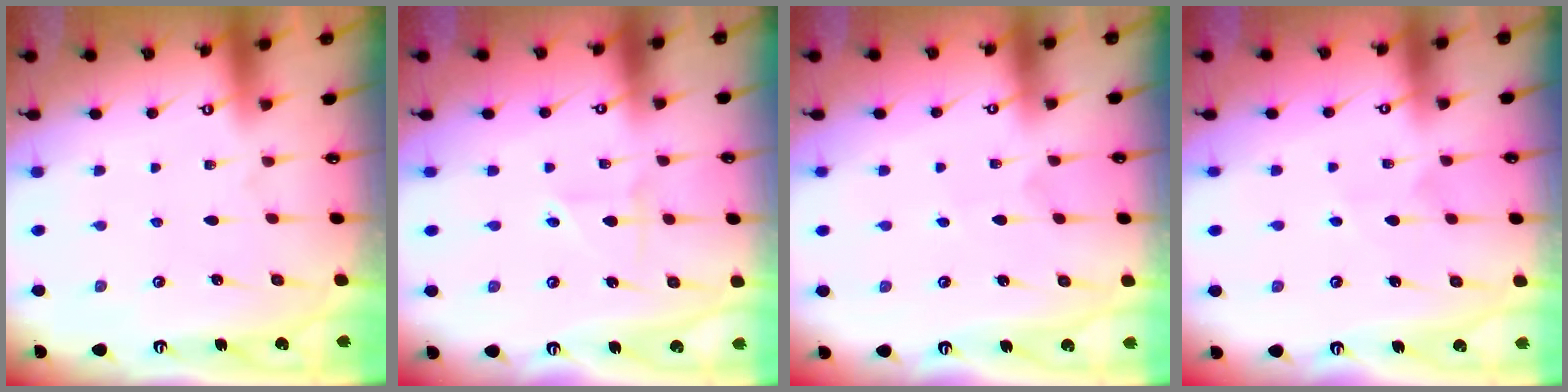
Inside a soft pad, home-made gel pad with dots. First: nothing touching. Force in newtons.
{"total": 2.2, "press": 2.1, "slide": 0.6}
{"total": 2.9, "press": 2.8, "slide": 0.2}
{"total": 4.9, "press": 4.9, "slide": 0.4}